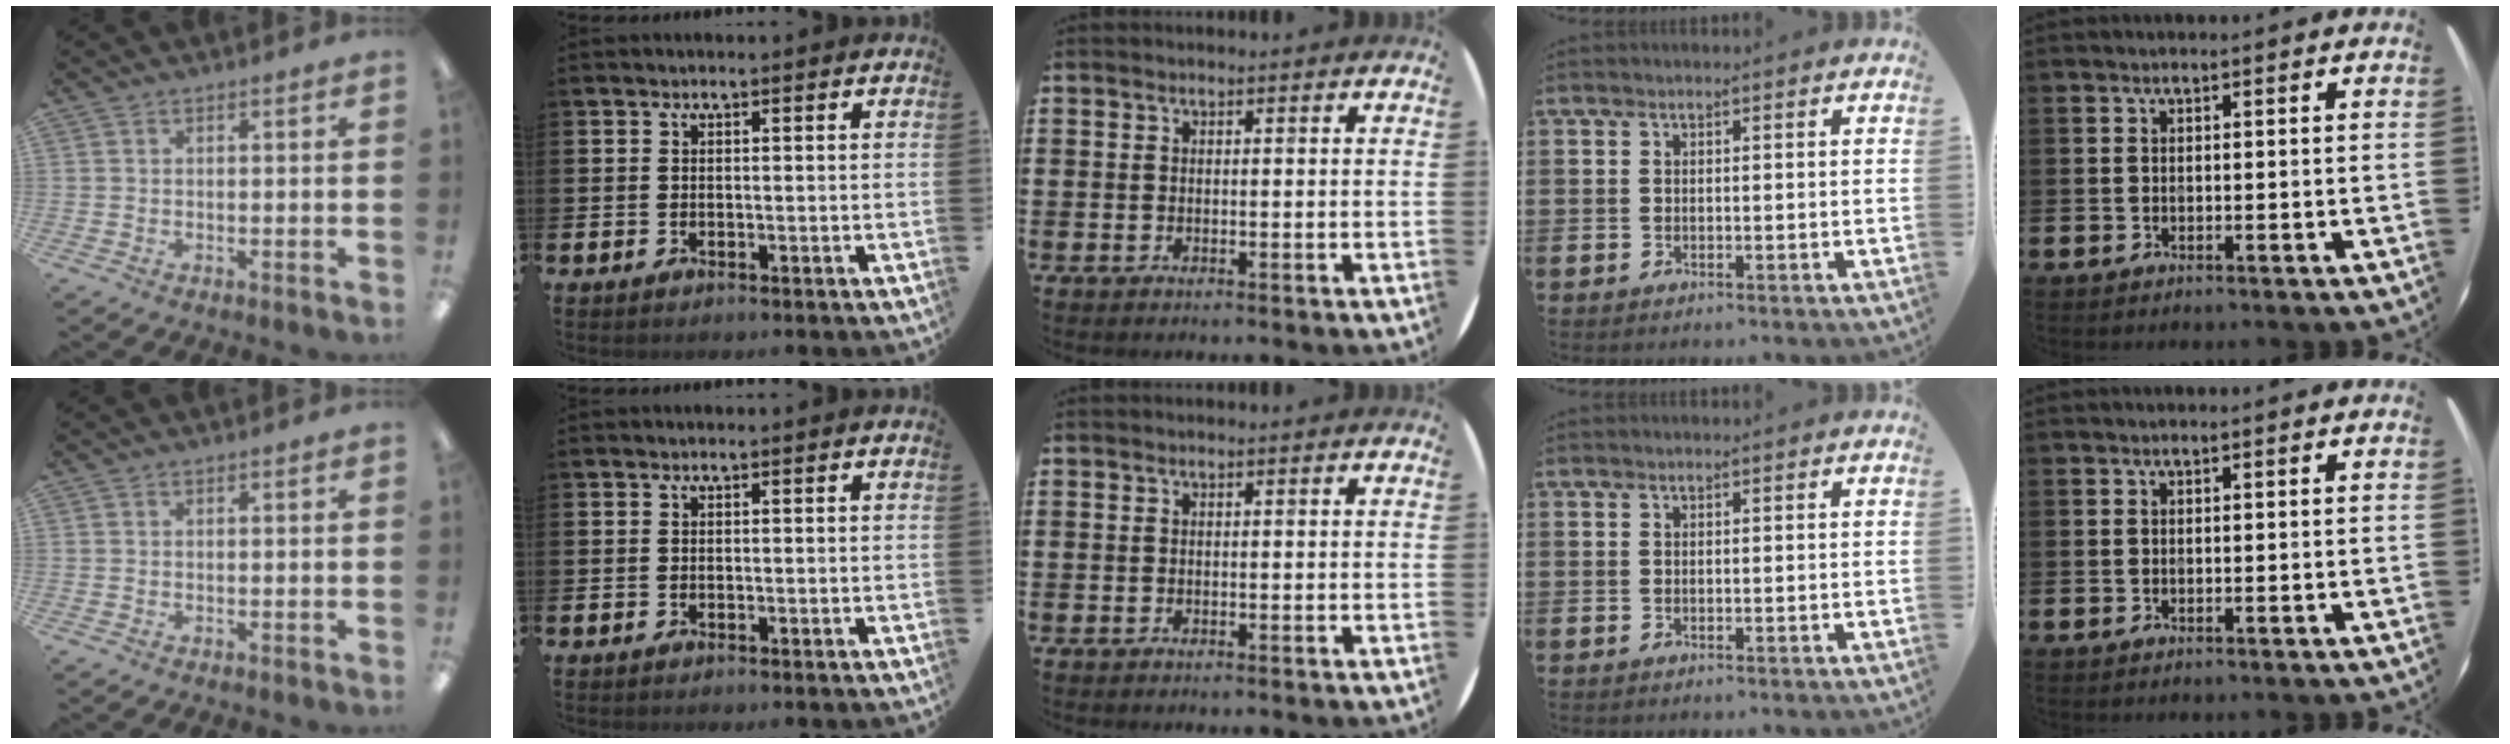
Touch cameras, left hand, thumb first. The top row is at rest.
{}